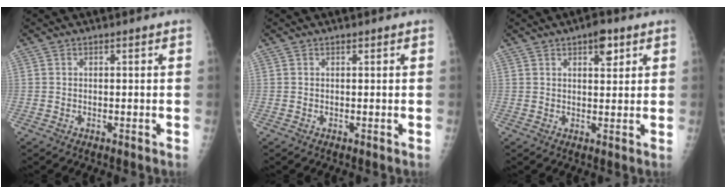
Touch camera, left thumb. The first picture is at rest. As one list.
[{"total": 0.0}, {"total": 4.4, "force": [2.4, 2.0, 3.1], "torque": [-0.029, -0.010, 0.032]}]